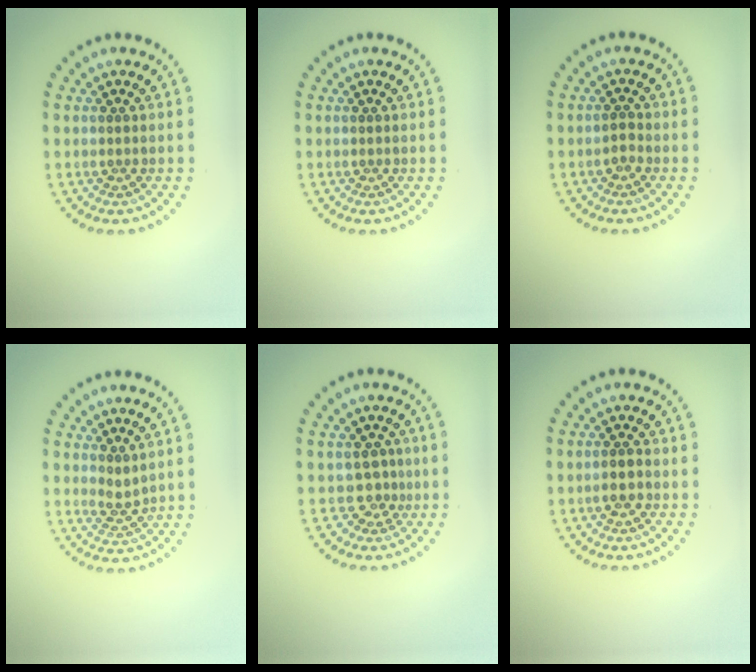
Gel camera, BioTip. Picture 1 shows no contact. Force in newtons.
{"total": 0.0}
{"total": 1.0, "press": 0.9, "slide": 0.3}
{"total": 1.6, "press": 1.3, "slide": 1.0}
{"total": 2.1, "press": 1.4, "slide": 1.6}
{"total": 1.5, "press": 1.4, "slide": 0.6}